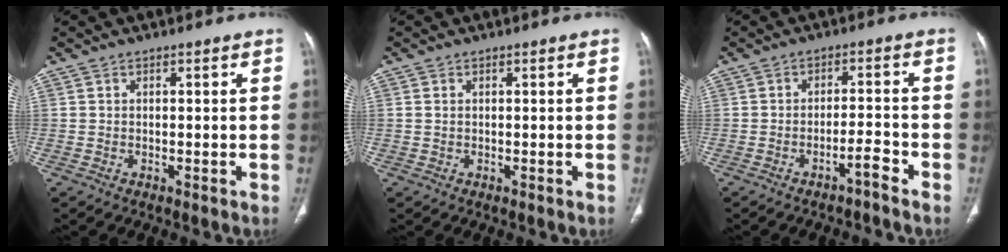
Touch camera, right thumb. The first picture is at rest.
{"total": 0.8, "force": [0.2, 0.5, 0.6], "torque": [-0.018, 0.005, 0.010]}
{"total": 3.3, "force": [-2.6, 0.4, 2.1], "torque": [-0.038, 0.028, -0.041]}